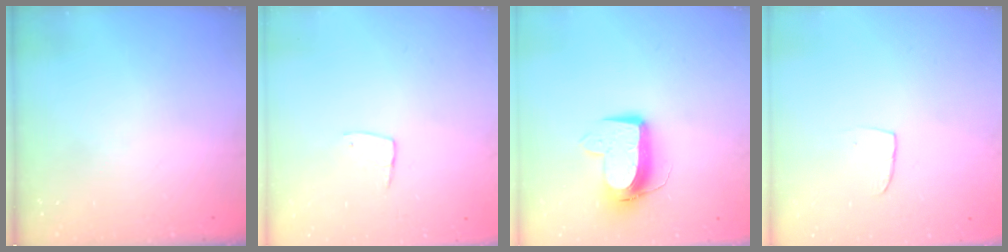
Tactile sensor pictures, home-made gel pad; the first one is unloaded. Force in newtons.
{"total": 5.3, "press": 5.3, "slide": 0.3}
{"total": 11.1, "press": 11.0, "slide": 1.0}
{"total": 3.1, "press": 3.1, "slide": 0.2}